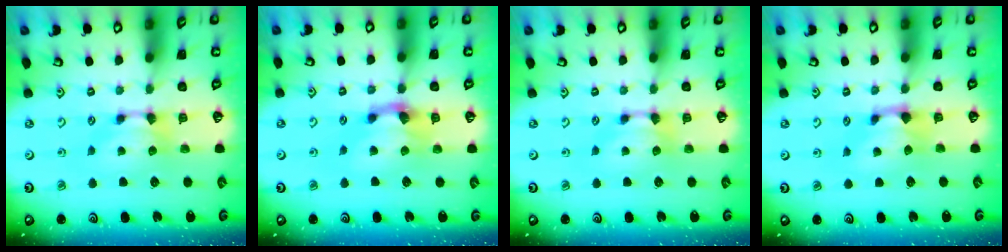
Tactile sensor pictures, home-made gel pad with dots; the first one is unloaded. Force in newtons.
{"total": 2.3, "press": 1.4, "slide": 1.8}
{"total": 0.0}
{"total": 0.9, "press": 0.2, "slide": 0.9}